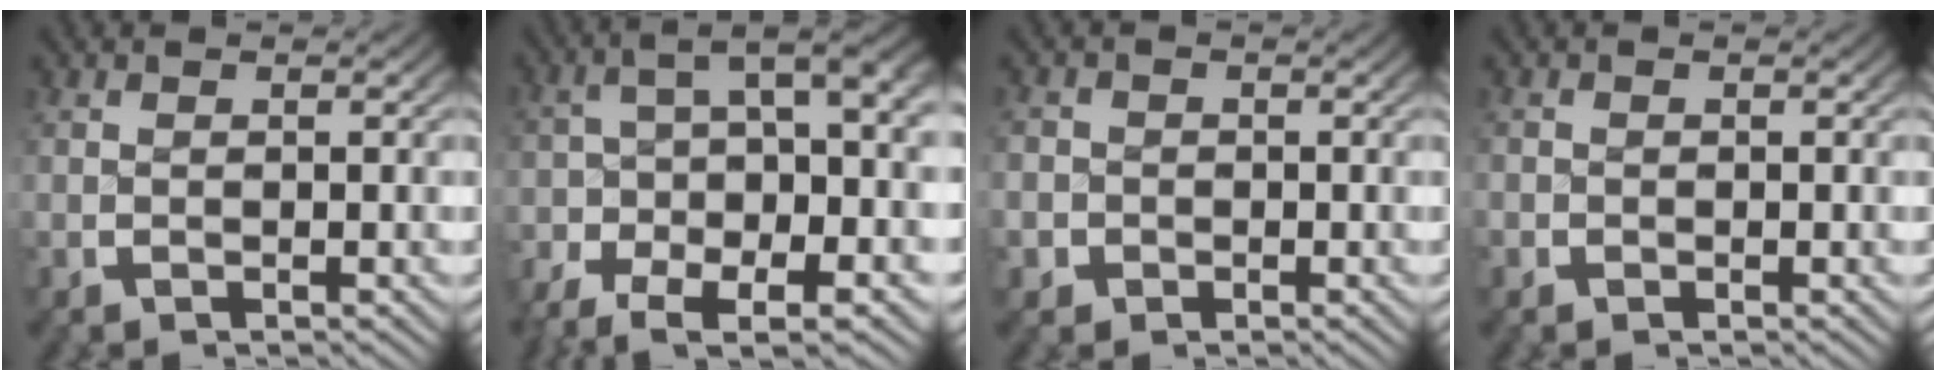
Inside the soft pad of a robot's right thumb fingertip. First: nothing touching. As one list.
[{"total": 9.8, "force": [-2.5, 5.5, 7.7], "torque": [-0.109, -0.012, -0.045]}, {"total": 3.1, "force": [-1.1, 2.9, 0.4], "torque": [-0.011, -0.013, -0.019]}, {"total": 1.0, "force": [-0.3, 1.0, -0.1], "torque": [0.001, -0.006, -0.008]}]